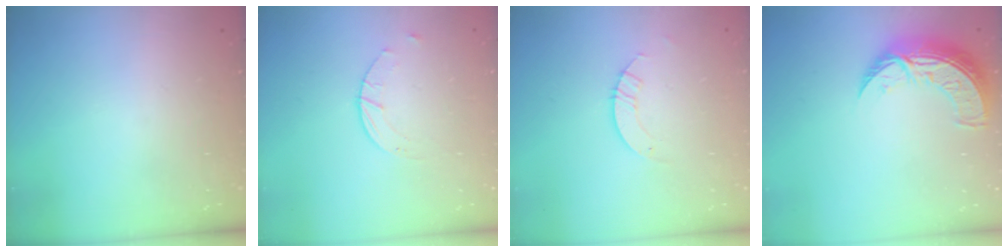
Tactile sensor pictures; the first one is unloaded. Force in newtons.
{"total": 2.0, "press": 2.0, "slide": 0.3}
{"total": 3.2, "press": 3.2, "slide": 0.3}
{"total": 11.0, "press": 10.9, "slide": 0.8}